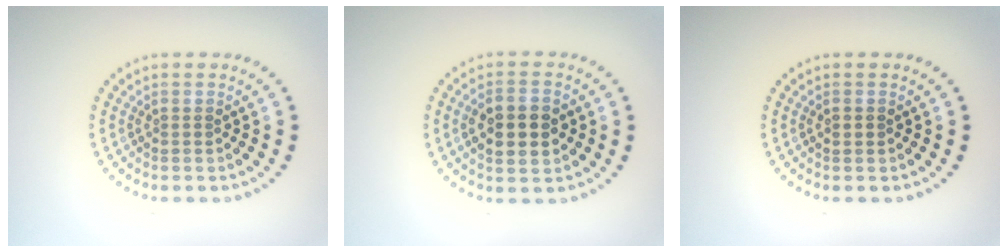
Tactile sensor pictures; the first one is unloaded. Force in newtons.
{"total": 3.9, "press": 3.9, "slide": 0.2}
{"total": 1.1, "press": 1.1, "slide": 0.1}